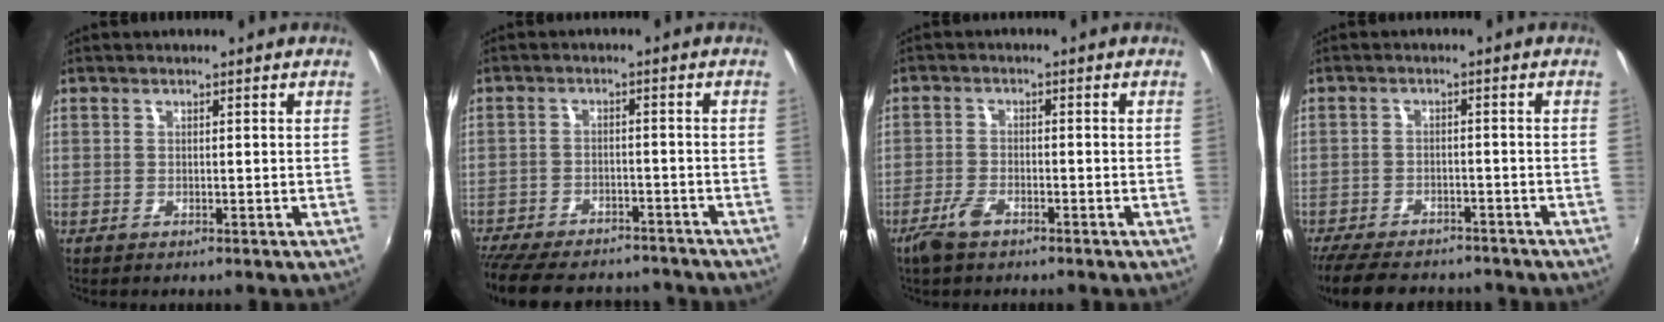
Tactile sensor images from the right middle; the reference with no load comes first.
{"total": 18.5, "force": [-15.6, 6.5, 7.6], "torque": [-0.176, -0.010, -0.222]}
{"total": 4.6, "force": [-3.3, 1.7, 2.8], "torque": [-0.076, -0.005, -0.065]}
{"total": 14.1, "force": [-11.6, 5.1, 6.0], "torque": [-0.143, -0.019, -0.177]}